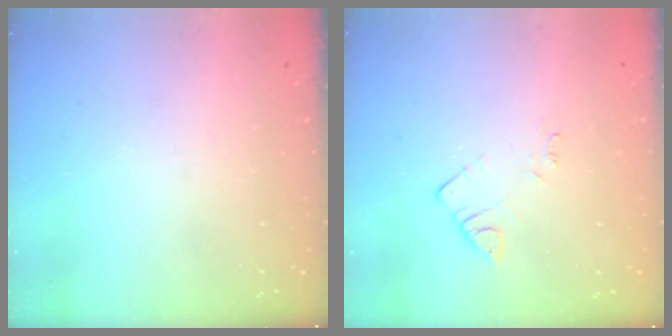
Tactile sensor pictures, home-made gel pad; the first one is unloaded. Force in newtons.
{"total": 2.6, "press": 2.6, "slide": 0.3}